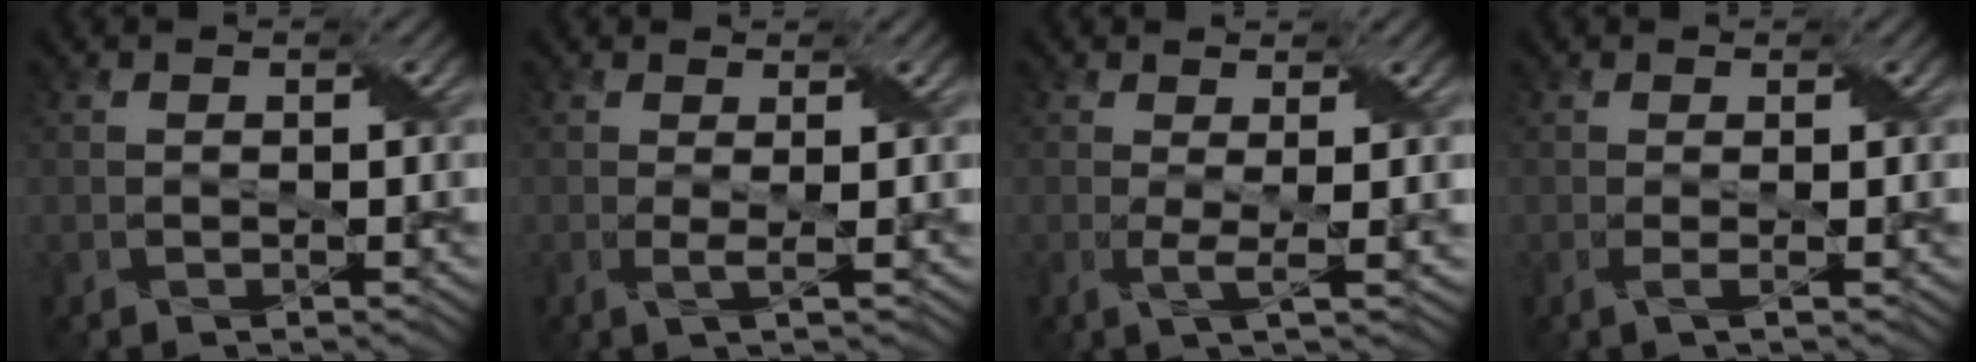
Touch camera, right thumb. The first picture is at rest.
{"total": 1.5, "force": [0.3, 0.4, 1.5], "torque": [-0.033, 0.001, -0.003]}
{"total": 2.6, "force": [0.2, 0.5, 2.6], "torque": [-0.051, 0.000, 0.001]}
{"total": 1.3, "force": [0.0, 0.3, 1.2], "torque": [-0.026, -0.001, -0.005]}